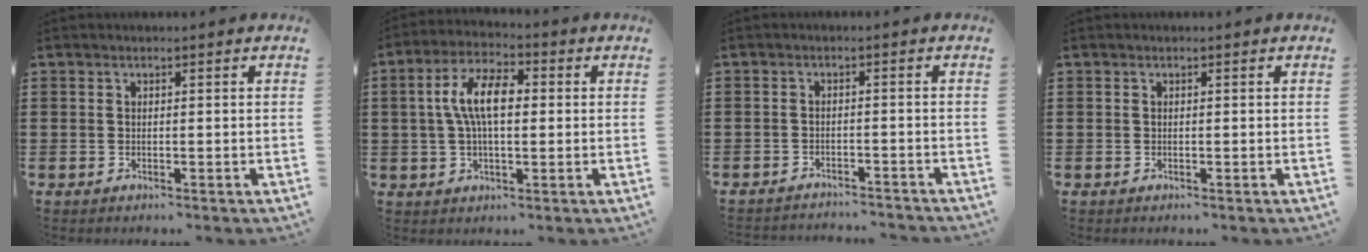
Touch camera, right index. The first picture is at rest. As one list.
[{"total": 8.2, "force": [0.8, 3.7, 7.3], "torque": [-0.161, 0.009, 0.005]}, {"total": 2.0, "force": [-2.0, 0.0, 0.1], "torque": [-0.006, 0.001, -0.044]}, {"total": 0.0}]